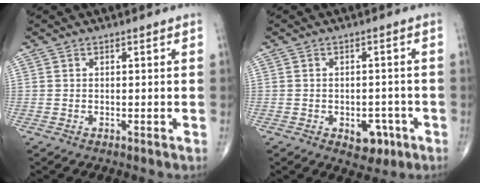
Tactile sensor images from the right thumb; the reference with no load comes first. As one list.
[{"total": 5.1, "force": [-2.2, 3.3, 3.2], "torque": [-0.020, 0.014, -0.021]}]